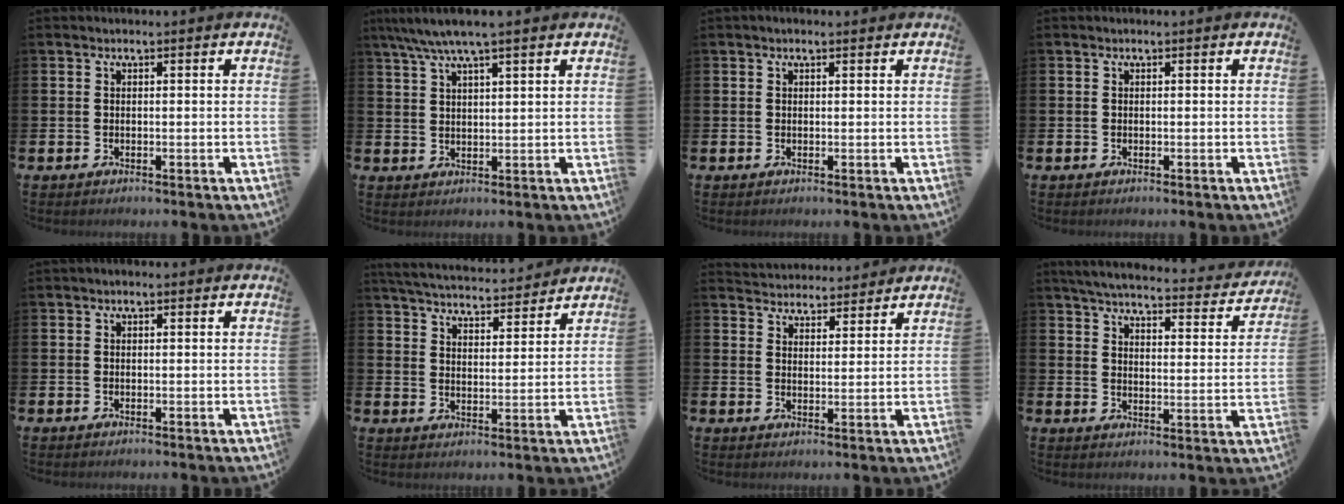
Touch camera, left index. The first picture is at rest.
{"total": 5.2, "force": [4.2, 0.3, 3.0], "torque": [-0.071, -0.008, 0.076]}
{"total": 0.5, "force": [0.4, 0.1, 0.4], "torque": [0.003, -0.002, 0.004]}
{"total": 0.0}
{"total": 0.0}
{"total": 5.3, "force": [5.2, 0.7, 0.6], "torque": [-0.028, -0.040, 0.089]}
{"total": 4.1, "force": [4.0, 0.8, -0.6], "torque": [-0.001, -0.024, 0.072]}
{"total": 4.7, "force": [4.4, 0.7, 1.5], "torque": [-0.044, -0.036, 0.070]}